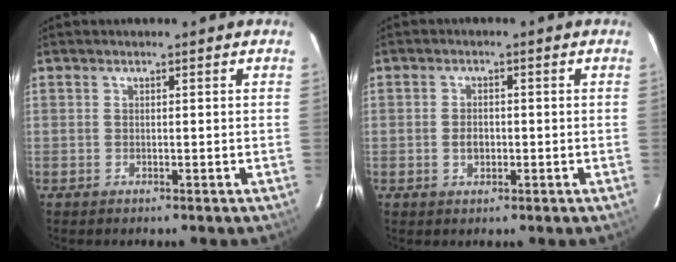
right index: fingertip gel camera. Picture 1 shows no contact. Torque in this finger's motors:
{"motor_torque": [-0.05, 0.04, 0.01, 0.00]}